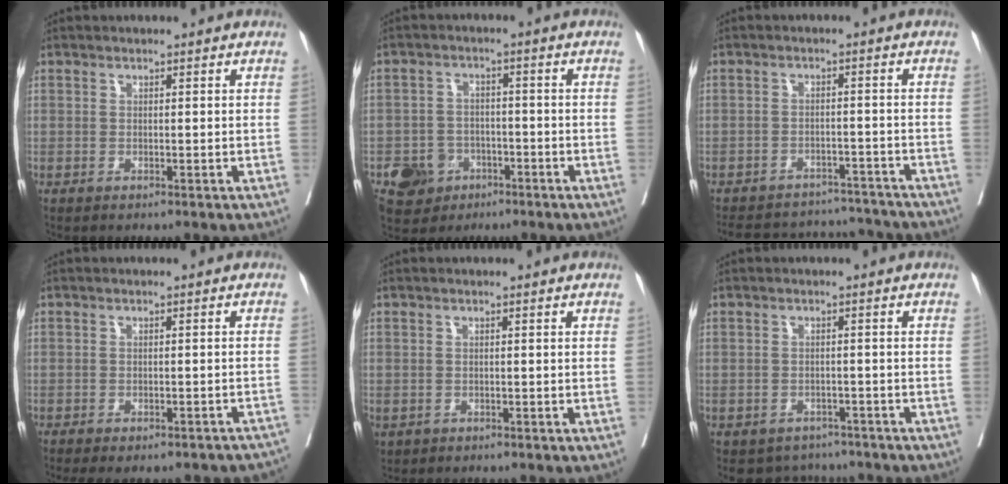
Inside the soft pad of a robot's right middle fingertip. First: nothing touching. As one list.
[{"total": 6.0, "force": [-3.2, 4.9, 1.4], "torque": [-0.025, 0.008, -0.047]}, {"total": 14.2, "force": [-13.5, 3.6, 2.9], "torque": [-0.059, 0.017, -0.174]}, {"total": 13.0, "force": [-11.4, 4.0, 4.9], "torque": [-0.078, 0.003, -0.121]}, {"total": 1.4, "force": [-0.7, 1.1, 0.4], "torque": [-0.014, -0.001, -0.006]}, {"total": 4.5, "force": [-3.9, 2.2, -0.1], "torque": [0.014, 0.011, -0.049]}]